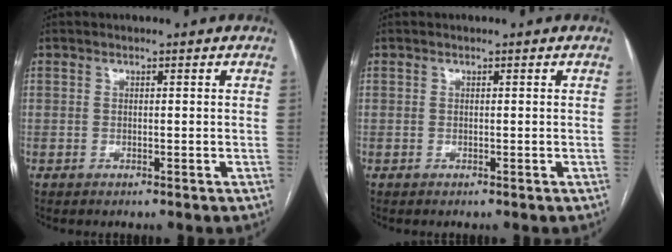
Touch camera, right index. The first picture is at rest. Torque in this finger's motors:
{"motor_torque": [0.00, 0.00, 0.00, 0.01]}